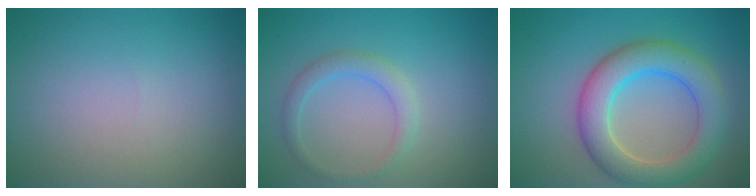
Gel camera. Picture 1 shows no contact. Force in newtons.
{"total": 2.0, "press": 2.0, "slide": 0.1}
{"total": 6.6, "press": 6.6, "slide": 0.2}